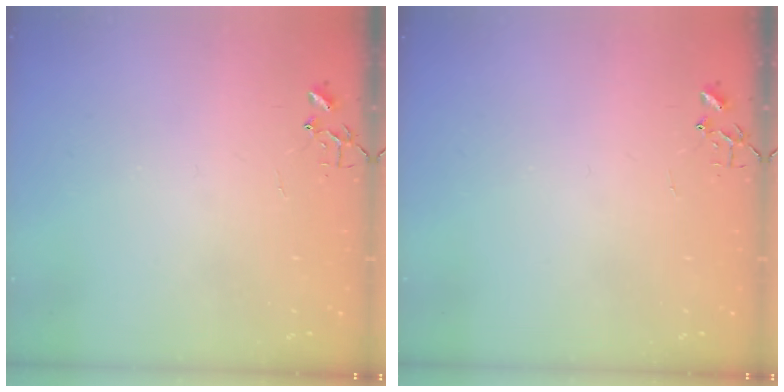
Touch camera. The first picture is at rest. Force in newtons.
{"total": 0.0}